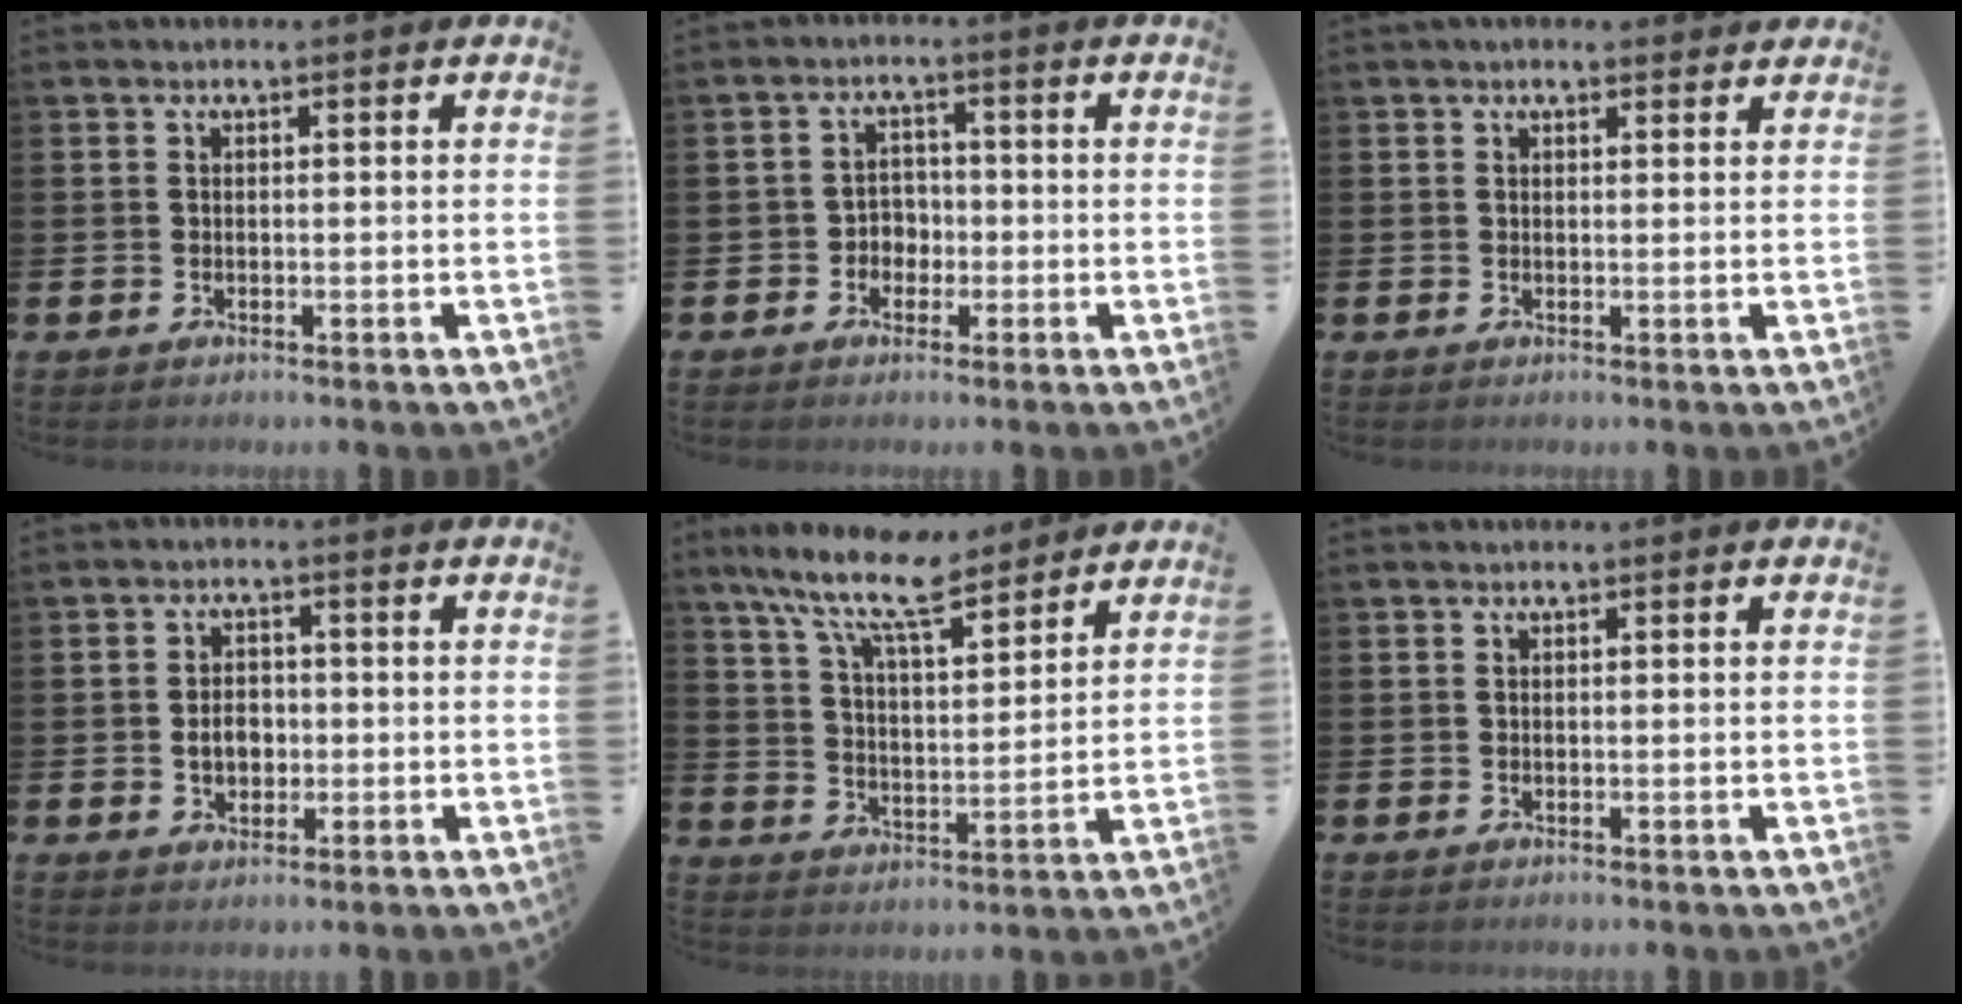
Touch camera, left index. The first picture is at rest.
{"total": 2.8, "force": [-1.2, 2.5, 0.7], "torque": [-0.022, 0.007, -0.031]}
{"total": 1.5, "force": [1.4, 0.4, 0.4], "torque": [-0.006, -0.002, 0.025]}
{"total": 3.3, "force": [-0.5, 2.6, 2.0], "torque": [-0.026, 0.001, -0.016]}
{"total": 10.9, "force": [9.1, 2.6, 5.5], "torque": [-0.135, -0.041, 0.159]}
{"total": 0.0}